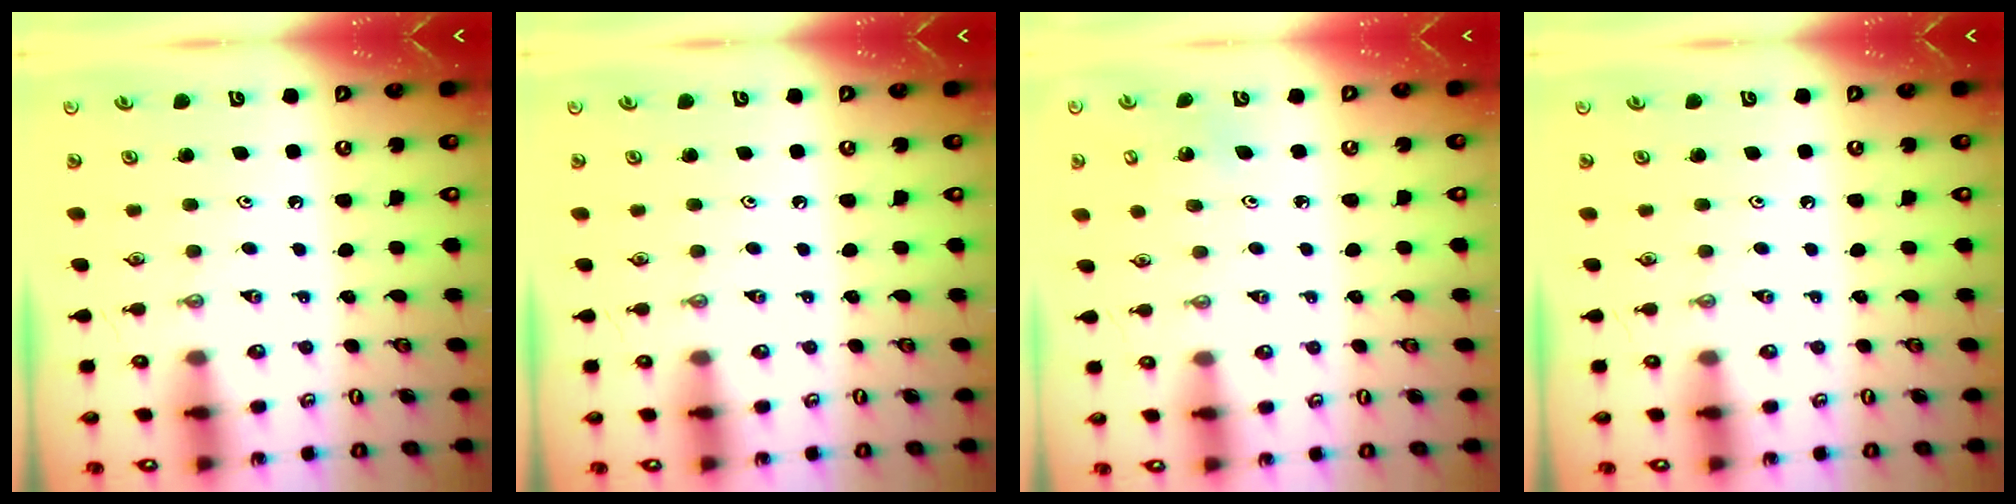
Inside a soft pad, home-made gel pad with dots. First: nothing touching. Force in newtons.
{"total": 0.0}
{"total": 3.7, "press": 3.7, "slide": 0.2}
{"total": 0.0}